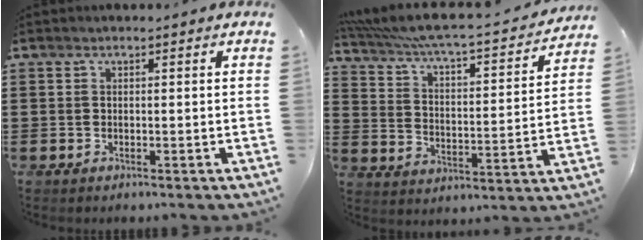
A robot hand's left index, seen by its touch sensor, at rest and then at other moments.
{"total": 4.6, "force": [4.1, 0.2, 2.0], "torque": [-0.064, -0.042, 0.060]}